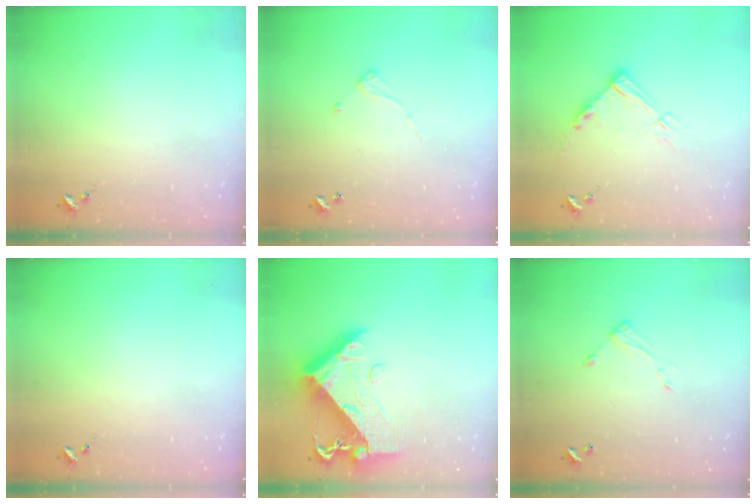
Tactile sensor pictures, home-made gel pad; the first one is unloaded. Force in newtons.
{"total": 5.0, "press": 5.0, "slide": 0.4}
{"total": 10.5, "press": 10.4, "slide": 1.2}
{"total": 0.0}
{"total": 13.2, "press": 13.2, "slide": 1.4}
{"total": 5.0, "press": 4.9, "slide": 0.2}